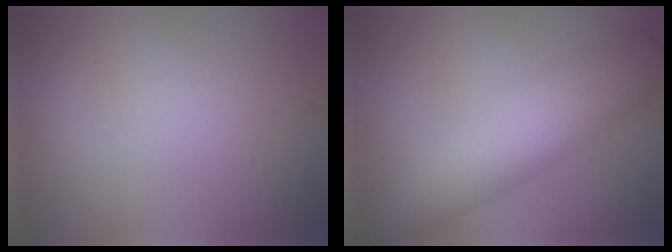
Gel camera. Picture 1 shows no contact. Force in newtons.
{"total": 6.2, "press": 6.2, "slide": 0.1}